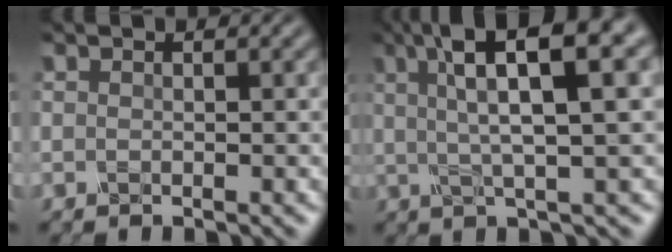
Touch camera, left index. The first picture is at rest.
{"total": 10.6, "force": [3.9, 2.6, 9.5], "torque": [-0.148, 0.021, 0.068]}